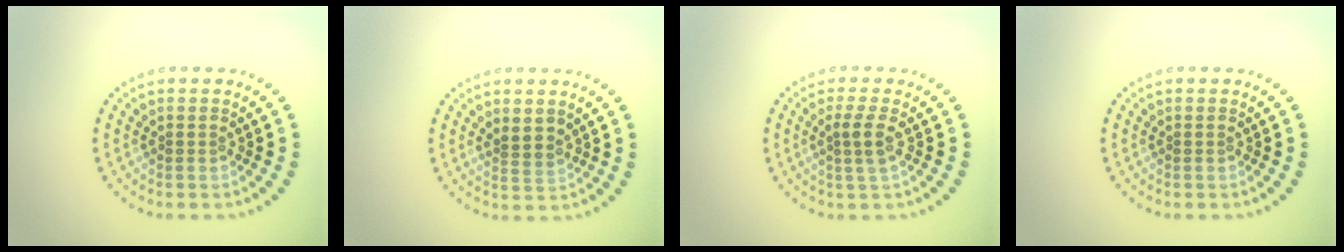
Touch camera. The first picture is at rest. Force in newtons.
{"total": 1.5, "press": 1.3, "slide": 0.7}
{"total": 1.9, "press": 1.6, "slide": 1.1}
{"total": 0.0}